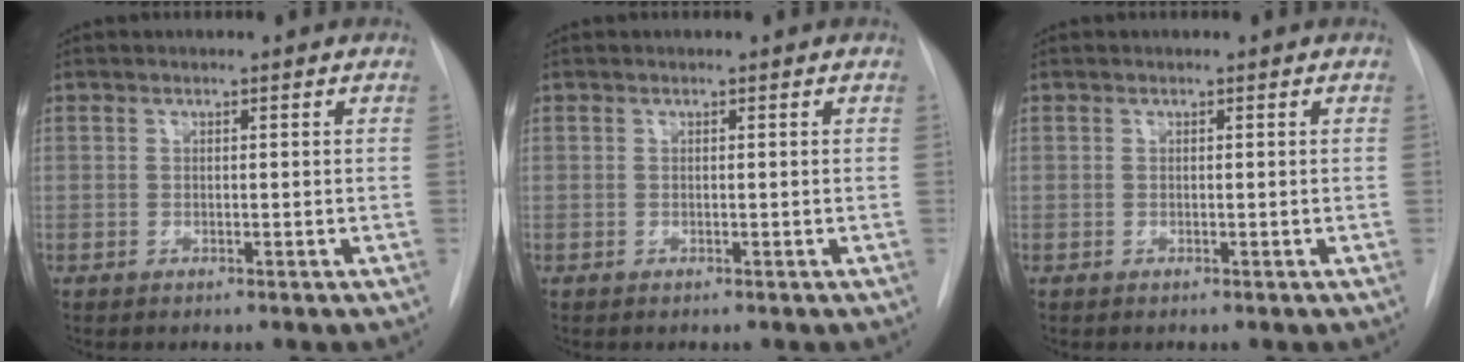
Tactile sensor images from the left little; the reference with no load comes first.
{"total": 0.0}
{"total": 0.0}